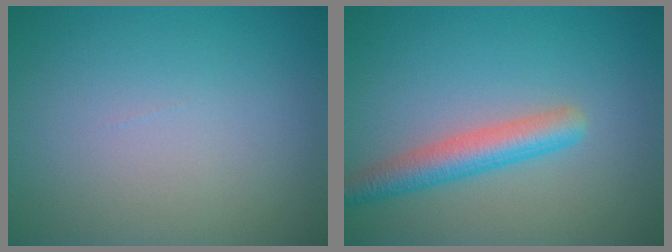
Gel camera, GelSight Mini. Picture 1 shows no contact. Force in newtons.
{"total": 3.6, "press": 3.6, "slide": 0.1}